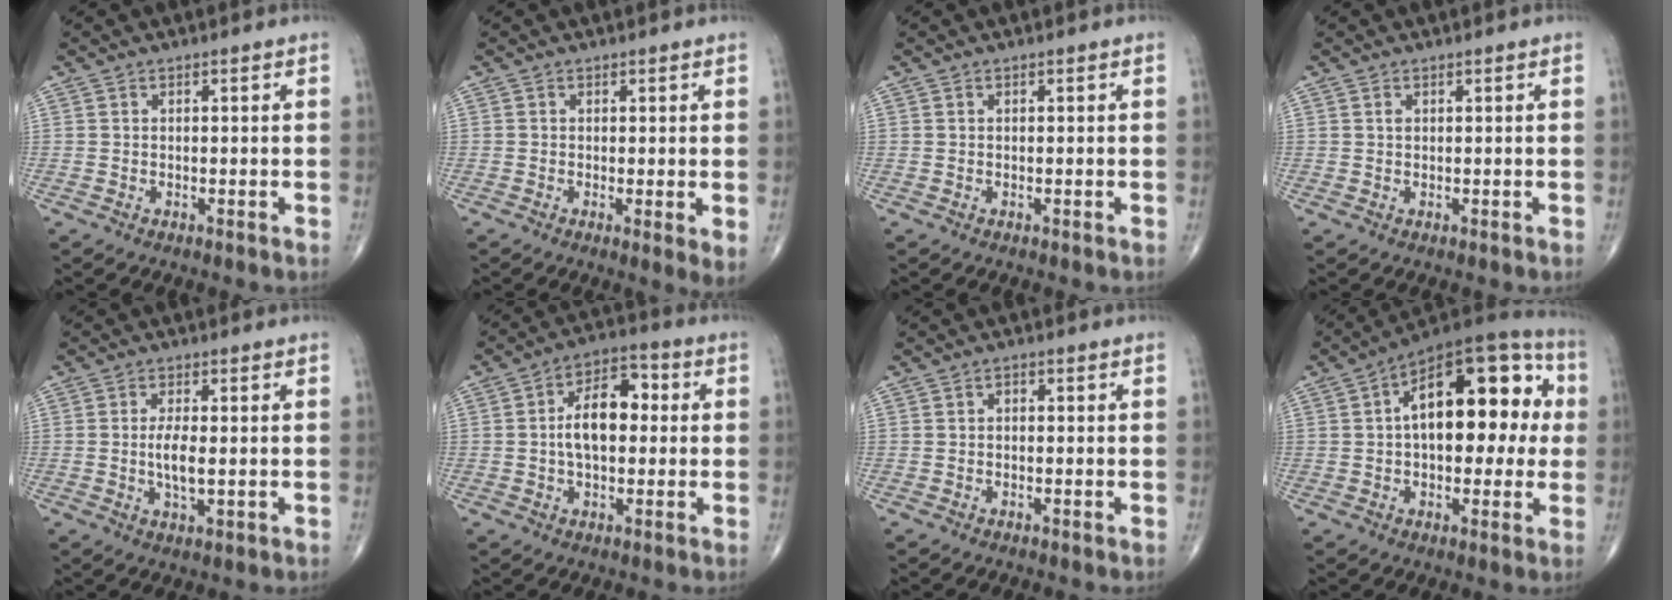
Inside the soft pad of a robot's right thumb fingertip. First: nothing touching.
{"total": 3.0, "force": [0.0, 0.8, 2.9], "torque": [-0.049, -0.013, -0.004]}
{"total": 0.0}
{"total": 0.6, "force": [0.3, 0.3, 0.4], "torque": [-0.006, 0.002, 0.006]}
{"total": 4.9, "force": [-0.3, 1.7, 4.6], "torque": [-0.092, -0.009, -0.006]}
{"total": 10.9, "force": [0.5, 6.3, 8.8], "torque": [-0.135, 0.026, 0.002]}
{"total": 1.0, "force": [-0.1, 0.7, 0.7], "torque": [-0.005, 0.005, -0.006]}
{"total": 21.6, "force": [3.1, 11.2, 18.2], "torque": [-0.234, 0.038, 0.034]}